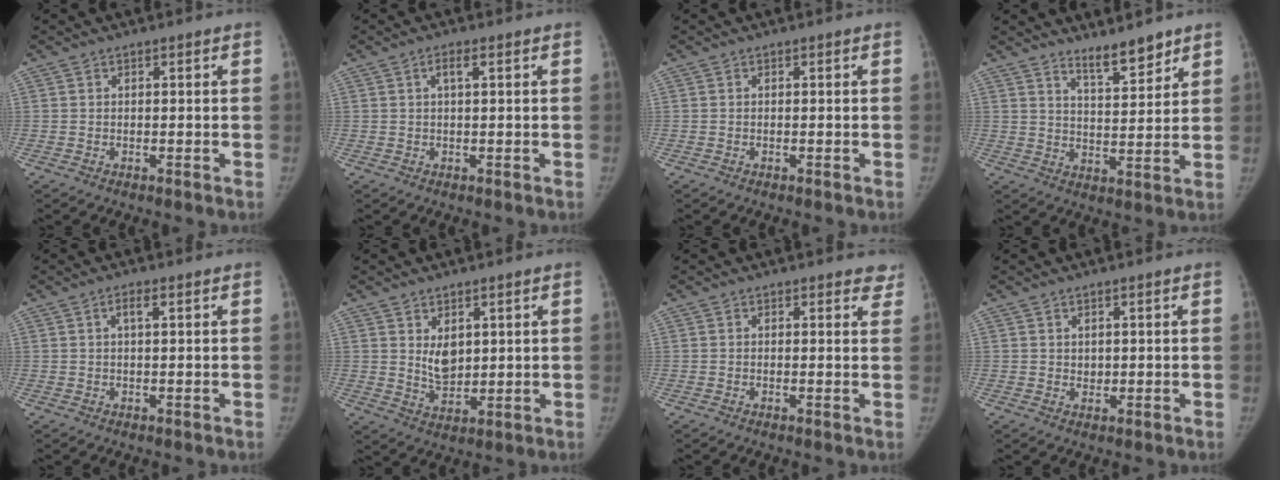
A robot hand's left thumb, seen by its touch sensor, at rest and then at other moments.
{"total": 2.1, "force": [0.8, 0.5, 1.9], "torque": [-0.040, 0.006, 0.015]}
{"total": 0.0}
{"total": 6.7, "force": [5.6, 1.6, 3.3], "torque": [-0.038, -0.050, 0.096]}
{"total": 2.1, "force": [0.8, 0.5, 1.8], "torque": [-0.036, 0.005, 0.014]}
{"total": 5.4, "force": [1.7, 3.5, 3.8], "torque": [-0.045, -0.020, 0.040]}
{"total": 3.2, "force": [2.8, 1.4, 0.8], "torque": [0.023, -0.012, 0.015]}
{"total": 1.3, "force": [0.5, 1.1, 0.6], "torque": [-0.001, -0.004, 0.010]}